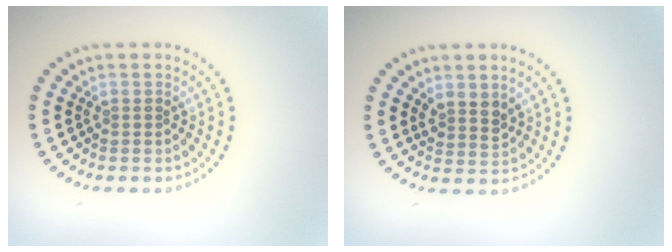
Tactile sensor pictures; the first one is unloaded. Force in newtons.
{"total": 1.9, "press": 1.5, "slide": 1.0}